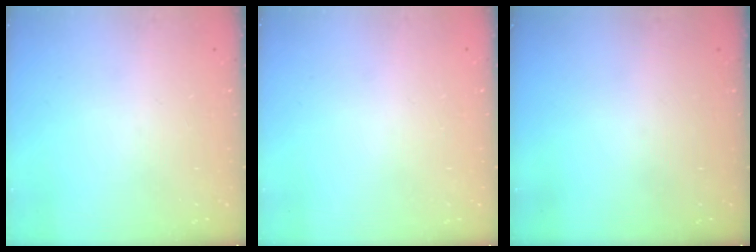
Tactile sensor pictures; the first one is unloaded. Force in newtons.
{"total": 2.6, "press": 2.6, "slide": 0.2}
{"total": 0.0}